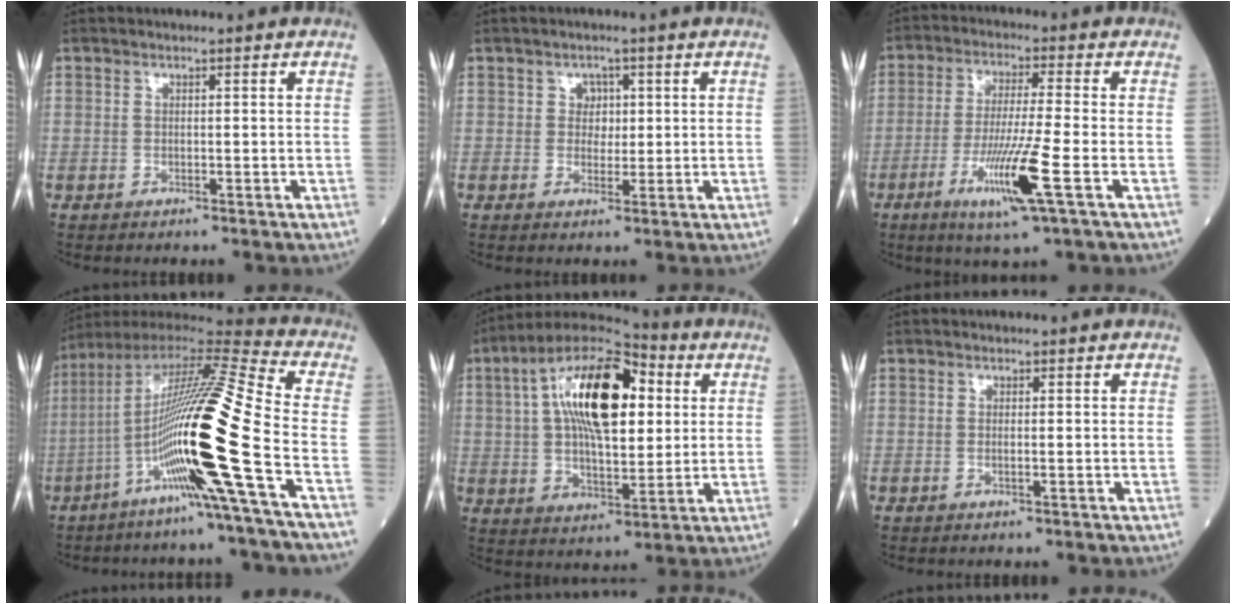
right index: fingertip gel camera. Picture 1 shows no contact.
{"total": 2.4, "force": [0.6, 2.1, 1.0], "torque": [-0.006, 0.000, 0.006]}
{"total": 10.5, "force": [-4.0, -0.8, 9.6], "torque": [-0.187, -0.023, -0.076]}
{"total": 22.4, "force": [-6.5, -1.2, 21.4], "torque": [-0.415, -0.018, -0.135]}
{"total": 18.5, "force": [4.8, 7.1, 16.3], "torque": [-0.303, 0.033, 0.075]}
{"total": 0.6, "force": [-0.1, -0.1, 0.6], "torque": [-0.012, -0.001, -0.002]}